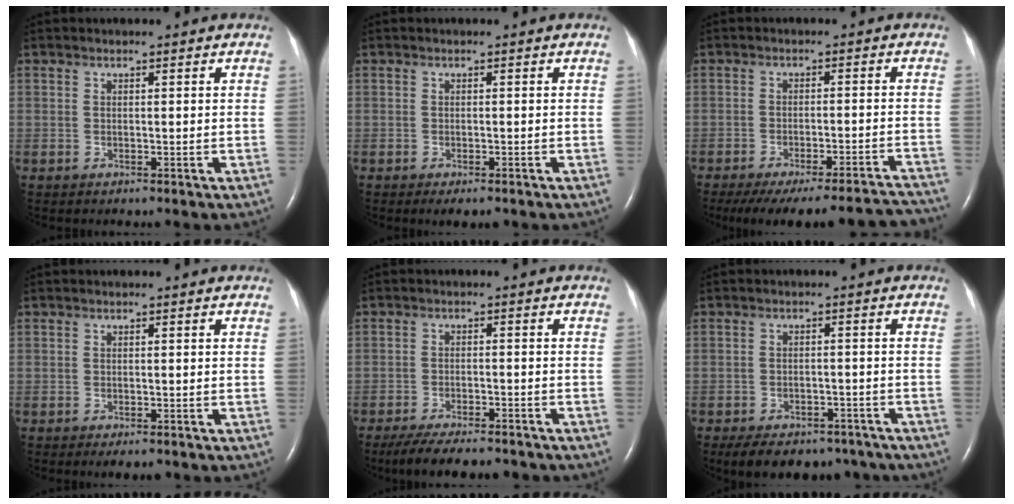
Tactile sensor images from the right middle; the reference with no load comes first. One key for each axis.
{"total": 2.5, "fx": -1.7, "fy": 0.8, "fz": 1.6, "tx": -0.019, "ty": -0.005, "tz": -0.020}
{"total": 19.5, "fx": -18.3, "fy": 2.0, "fz": 6.6, "tx": -0.069, "ty": -0.008, "tz": -0.234}
{"total": 2.3, "fx": -1.6, "fy": 0.7, "fz": 1.4, "tx": -0.016, "ty": -0.005, "tz": -0.020}
{"total": 12.0, "fx": -10.4, "fy": 2.6, "fz": 5.4, "tx": -0.087, "ty": -0.012, "tz": -0.147}
{"total": 12.9, "fx": -10.0, "fy": 6.4, "fz": 5.0, "tx": -0.090, "ty": 0.001, "tz": -0.125}